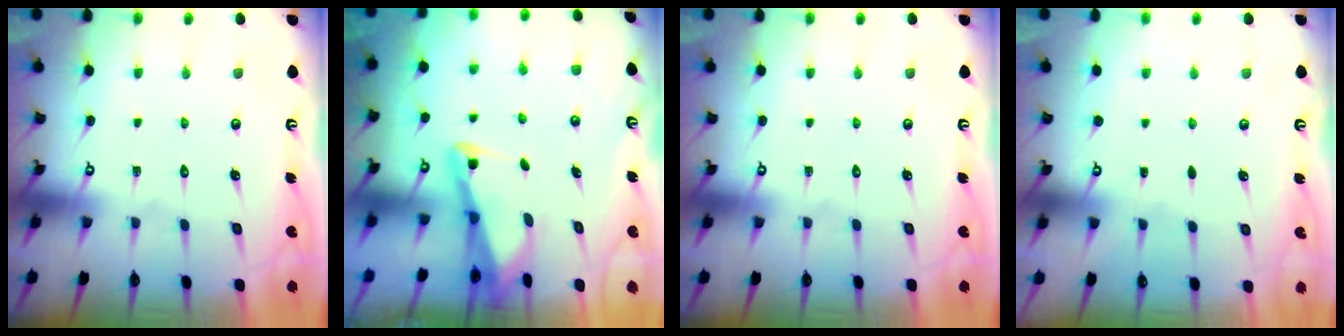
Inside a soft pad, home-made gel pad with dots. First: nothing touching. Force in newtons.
{"total": 3.1, "press": 3.1, "slide": 0.3}
{"total": 0.0}
{"total": 0.0}